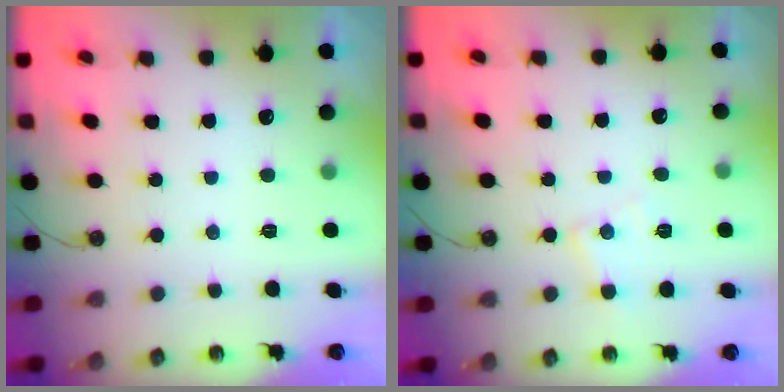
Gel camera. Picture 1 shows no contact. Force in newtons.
{"total": 7.1, "press": 7.0, "slide": 0.4}